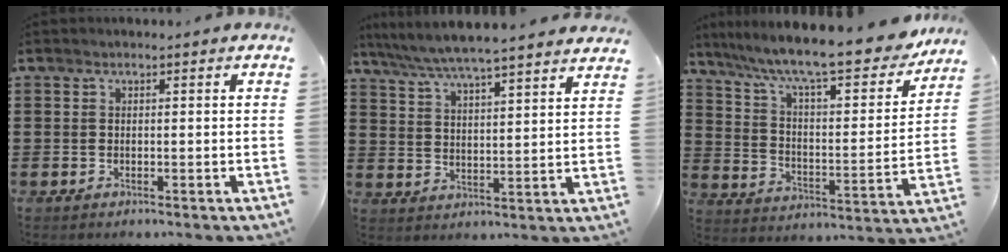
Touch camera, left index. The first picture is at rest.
{"total": 5.7, "force": [5.5, -0.4, 1.7], "torque": [-0.057, -0.033, 0.092]}
{"total": 10.8, "force": [9.2, 0.8, 5.5], "torque": [-0.135, -0.062, 0.150]}